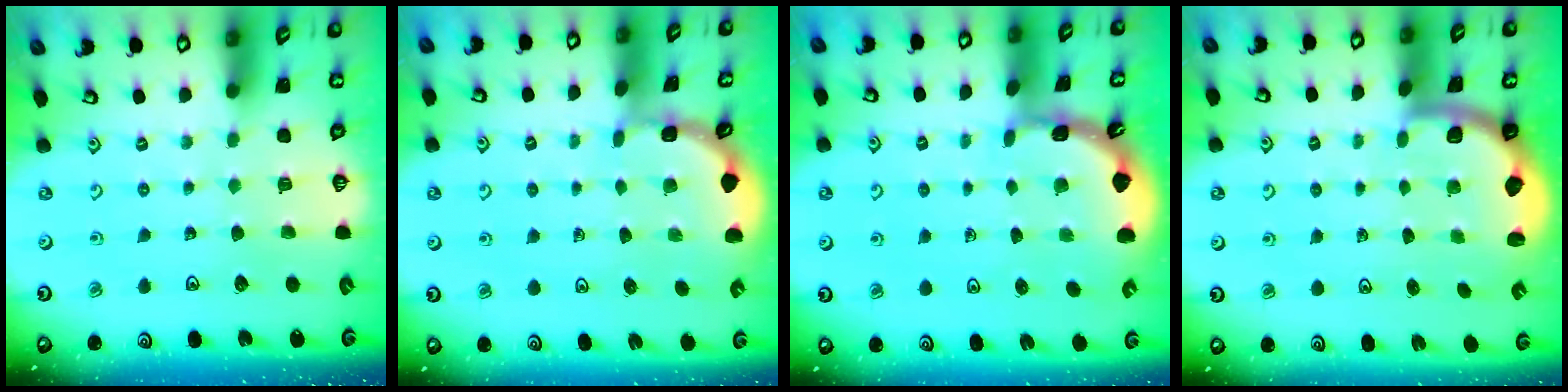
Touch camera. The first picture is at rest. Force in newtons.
{"total": 1.2, "press": 1.2, "slide": 0.1}
{"total": 1.7, "press": 1.6, "slide": 0.1}
{"total": 2.0, "press": 2.0, "slide": 0.5}